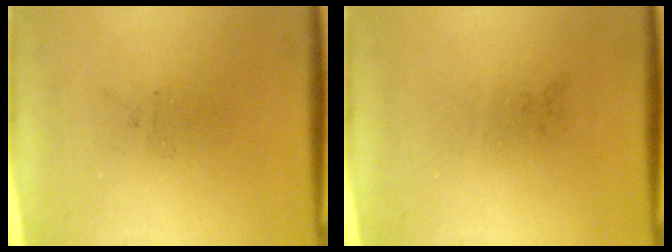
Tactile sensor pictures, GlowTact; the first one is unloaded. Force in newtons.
{"total": 0.0}